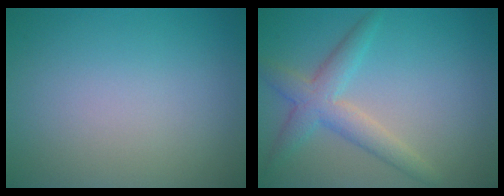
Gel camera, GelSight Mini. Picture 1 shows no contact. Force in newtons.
{"total": 3.7, "press": 3.7, "slide": 0.1}